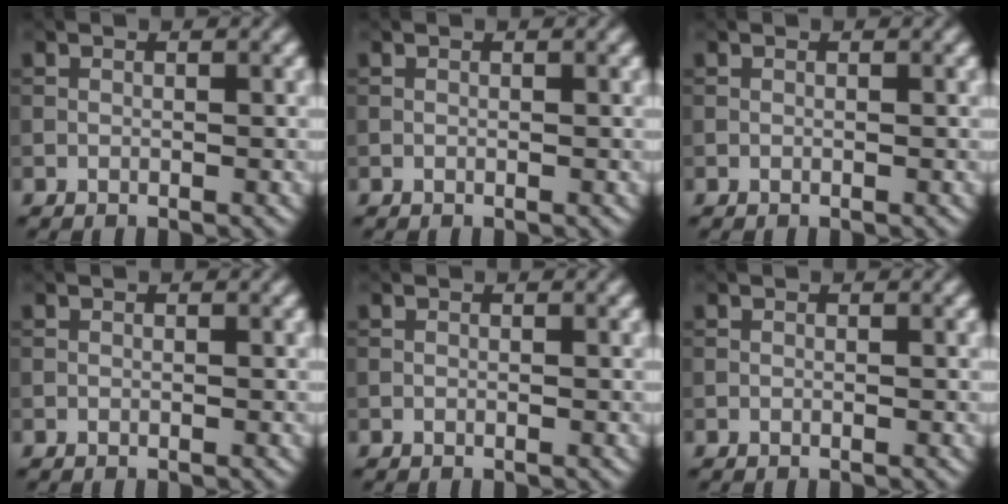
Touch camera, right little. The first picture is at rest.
{"total": 0.0}
{"total": 0.0}
{"total": 0.0}
{"total": 0.0}
{"total": 0.0}